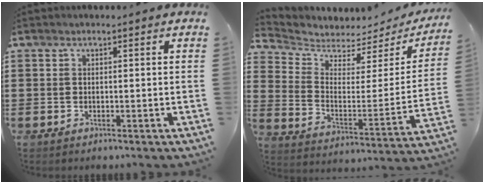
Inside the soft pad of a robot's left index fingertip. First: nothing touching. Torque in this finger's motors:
{"motor_torque": [2.14, 0.00, 0.16, 0.01]}